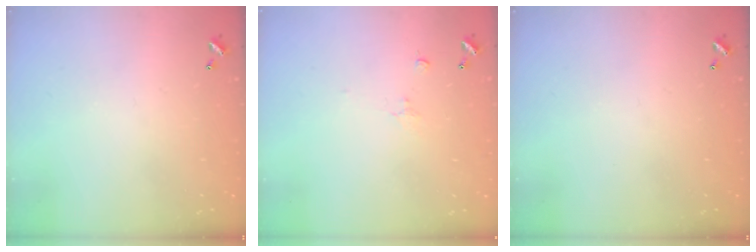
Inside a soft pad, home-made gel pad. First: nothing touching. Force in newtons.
{"total": 1.1, "press": 0.9, "slide": 0.5}
{"total": 0.0}